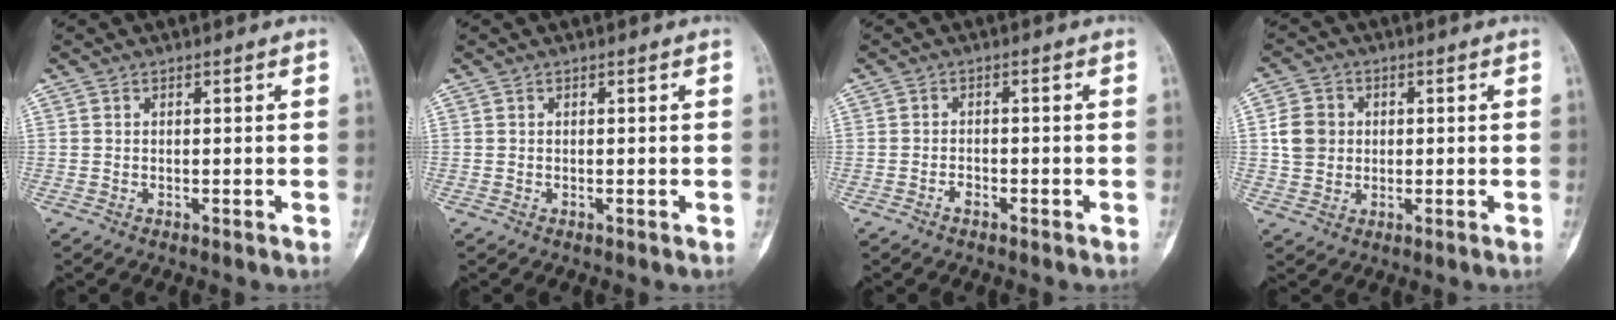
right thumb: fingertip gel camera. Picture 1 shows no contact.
{"total": 0.0}
{"total": 1.4, "force": [-1.0, 0.7, 0.7], "torque": [-0.018, 0.006, -0.017]}
{"total": 6.0, "force": [0.5, 5.3, 2.7], "torque": [-0.037, 0.005, 0.004]}